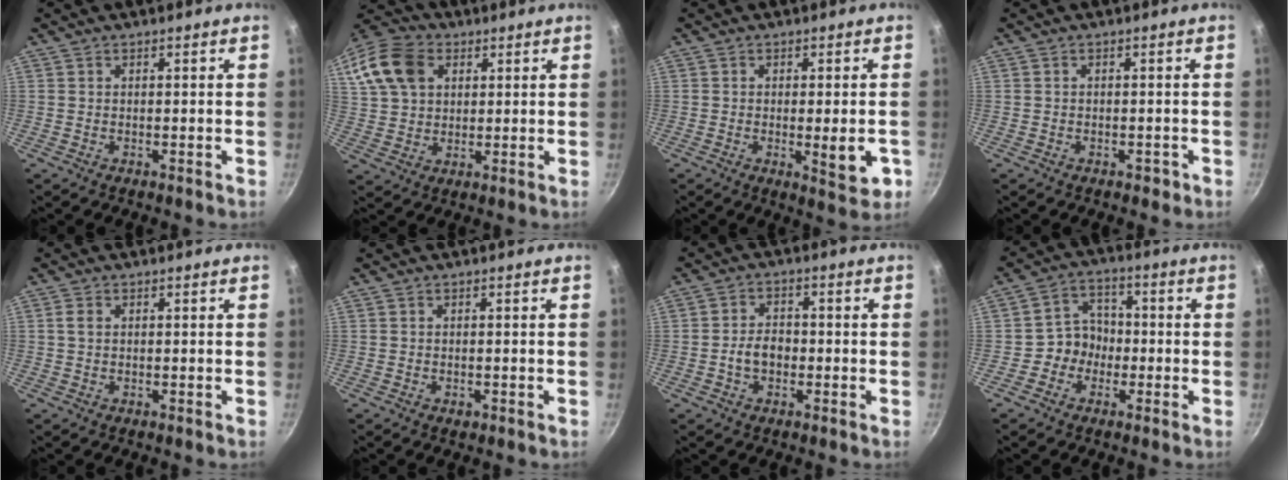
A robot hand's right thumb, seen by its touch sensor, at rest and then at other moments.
{"total": 14.7, "force": [5.3, 10.8, 8.5], "torque": [-0.168, 0.015, 0.093]}
{"total": 6.9, "force": [-1.6, 2.0, 6.4], "torque": [-0.076, -0.008, -0.017]}
{"total": 1.5, "force": [-0.8, 1.0, 0.7], "torque": [-0.005, 0.013, -0.003]}
{"total": 1.7, "force": [0.4, 1.2, 1.1], "torque": [-0.020, 0.002, 0.005]}
{"total": 0.9, "force": [-0.4, 0.5, 0.5], "torque": [-0.008, 0.001, -0.005]}
{"total": 4.8, "force": [-1.2, 3.5, 3.1], "torque": [-0.037, 0.020, -0.023]}
{"total": 6.5, "force": [-1.7, 5.8, 2.2], "torque": [0.011, 0.027, -0.039]}